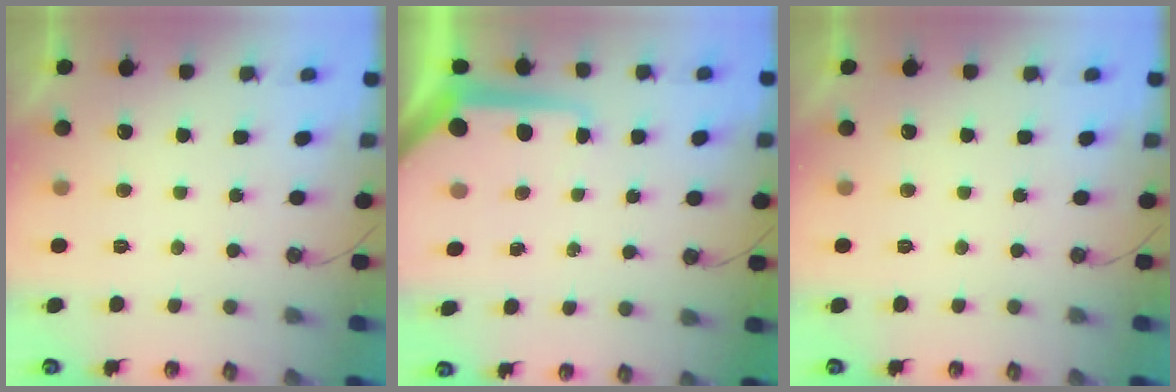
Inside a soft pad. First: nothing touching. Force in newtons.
{"total": 8.2, "press": 8.1, "slide": 0.7}
{"total": 0.0}